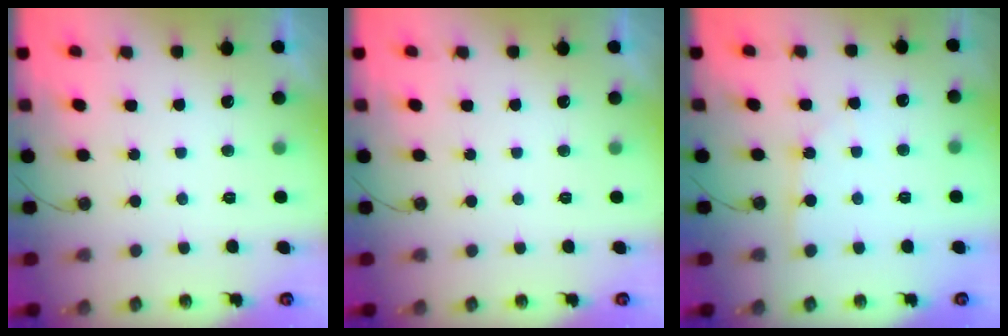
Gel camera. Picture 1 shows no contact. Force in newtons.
{"total": 0.0}
{"total": 2.2, "press": 2.2, "slide": 0.2}